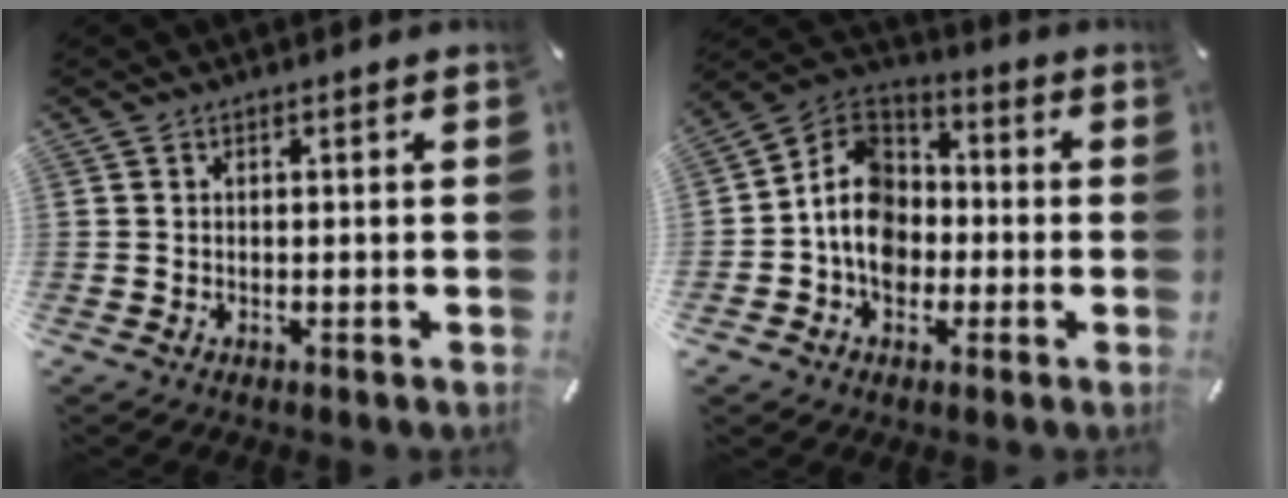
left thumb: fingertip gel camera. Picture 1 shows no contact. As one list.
[{"total": 11.6, "force": [-3.2, 9.7, 5.6], "torque": [-0.137, 0.025, -0.060]}]